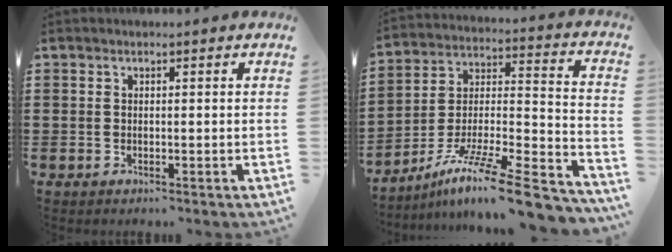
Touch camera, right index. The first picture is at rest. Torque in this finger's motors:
{"motor_torque": [0.52, 0.54, 0.29, 0.11]}